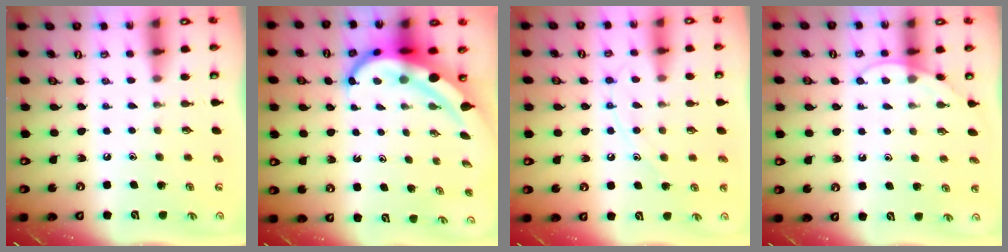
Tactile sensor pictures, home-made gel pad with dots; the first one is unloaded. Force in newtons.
{"total": 9.5, "press": 9.4, "slide": 1.5}
{"total": 9.9, "press": 9.9, "slide": 0.8}
{"total": 5.5, "press": 5.5, "slide": 0.6}